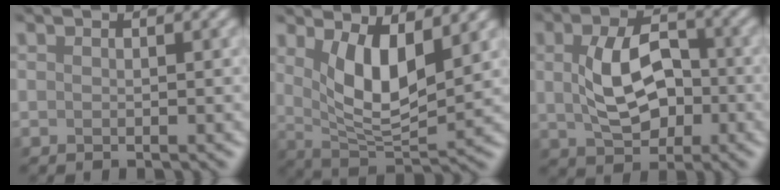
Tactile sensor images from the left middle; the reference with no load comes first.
{"total": 5.8, "force": [2.2, 2.1, 4.9], "torque": [-0.099, -0.015, 0.044]}
{"total": 6.0, "force": [0.2, 3.8, 4.6], "torque": [-0.098, 0.000, 0.003]}